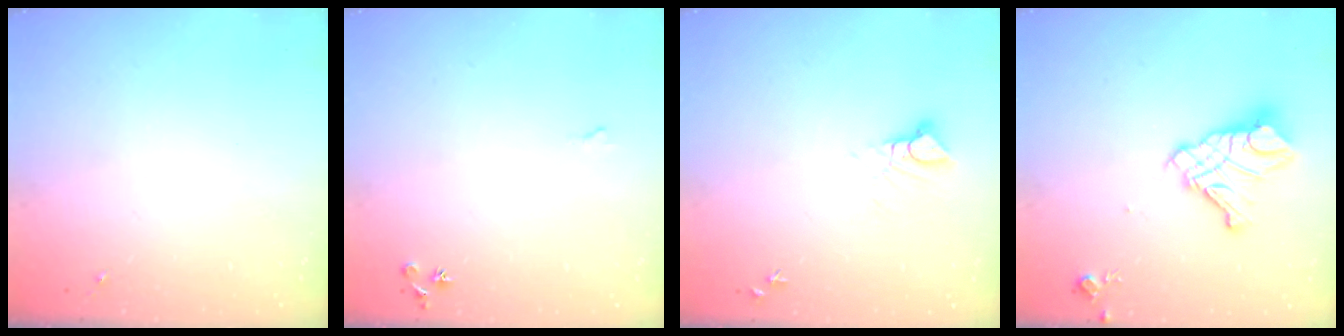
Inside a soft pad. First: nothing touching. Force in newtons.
{"total": 6.7, "press": 6.6, "slide": 1.0}
{"total": 5.0, "press": 5.0, "slide": 0.2}
{"total": 14.3, "press": 14.2, "slide": 1.6}